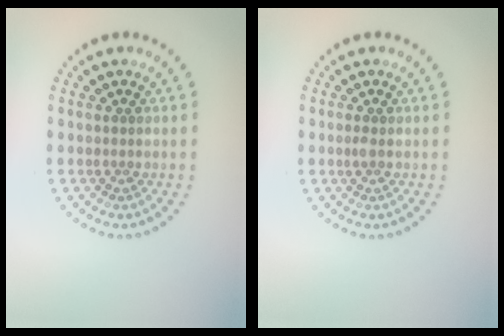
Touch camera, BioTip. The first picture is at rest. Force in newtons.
{"total": 0.6, "press": 0.5, "slide": 0.2}